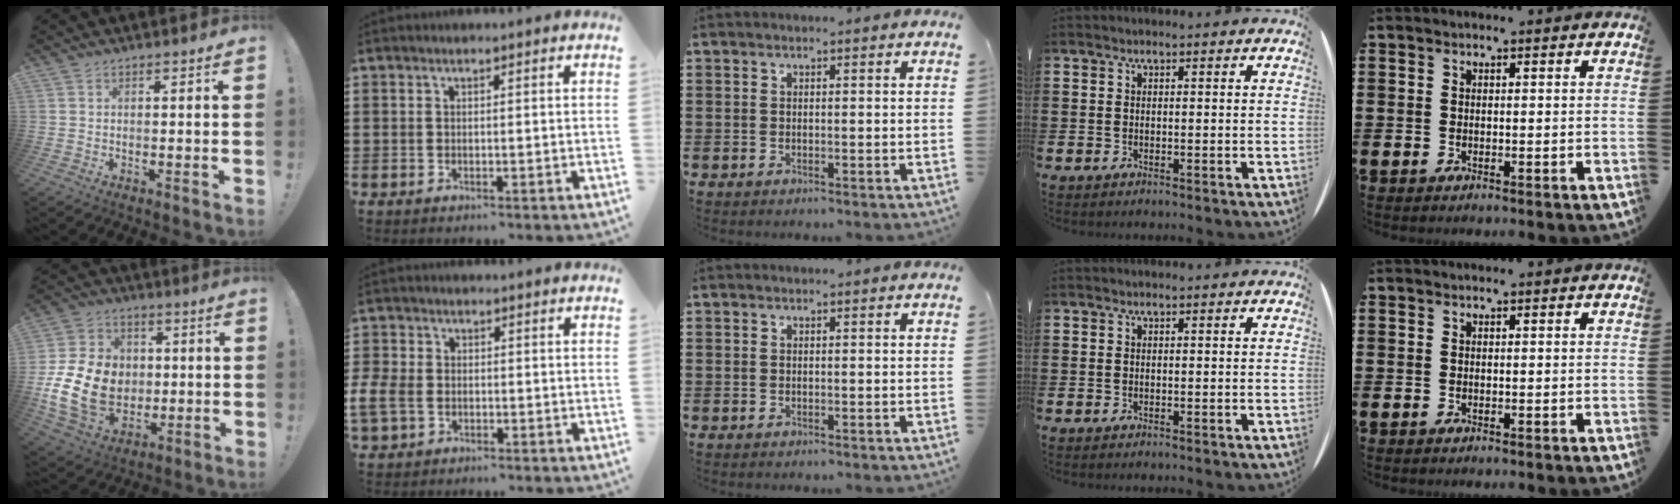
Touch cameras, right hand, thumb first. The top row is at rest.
{"thumb": {"total": 19.6, "force": [-2.2, 15.0, 12.4], "torque": [-0.231, 0.020, -0.018]}, "index": {"total": 3.5, "force": [-1.6, 2.4, 2.0], "torque": [-0.064, -0.004, -0.037]}}